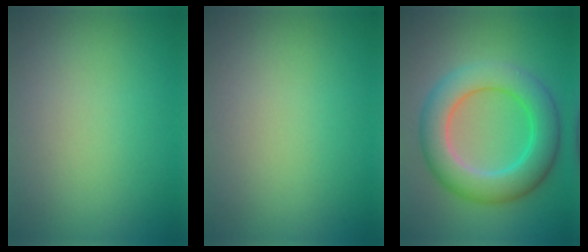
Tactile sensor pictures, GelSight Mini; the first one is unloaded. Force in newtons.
{"total": 0.0}
{"total": 6.9, "press": 6.9, "slide": 0.1}